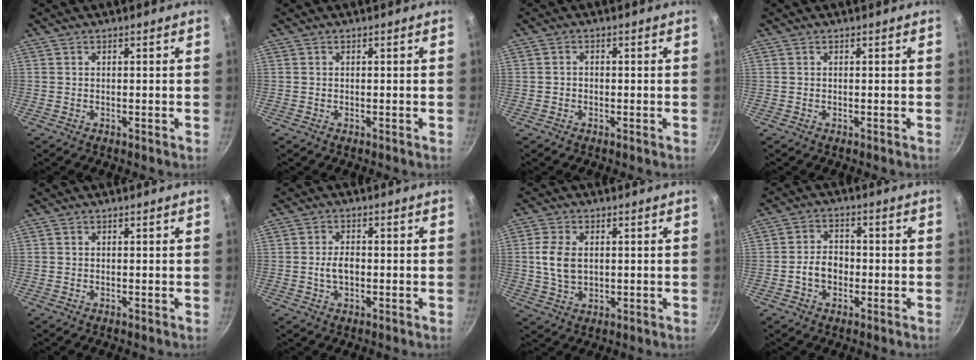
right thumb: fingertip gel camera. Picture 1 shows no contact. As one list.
[{"total": 0.0}, {"total": 1.1, "force": [-0.4, 0.9, 0.4], "torque": [-0.006, 0.003, -0.010]}, {"total": 0.0}, {"total": 0.0}, {"total": 3.7, "force": [-0.5, 2.3, 2.9], "torque": [-0.045, 0.012, -0.009]}, {"total": 6.9, "force": [0.8, 4.5, 5.1], "torque": [-0.098, 0.002, 0.018]}, {"total": 5.3, "force": [-1.3, 4.0, 3.2], "torque": [-0.034, 0.022, -0.027]}]